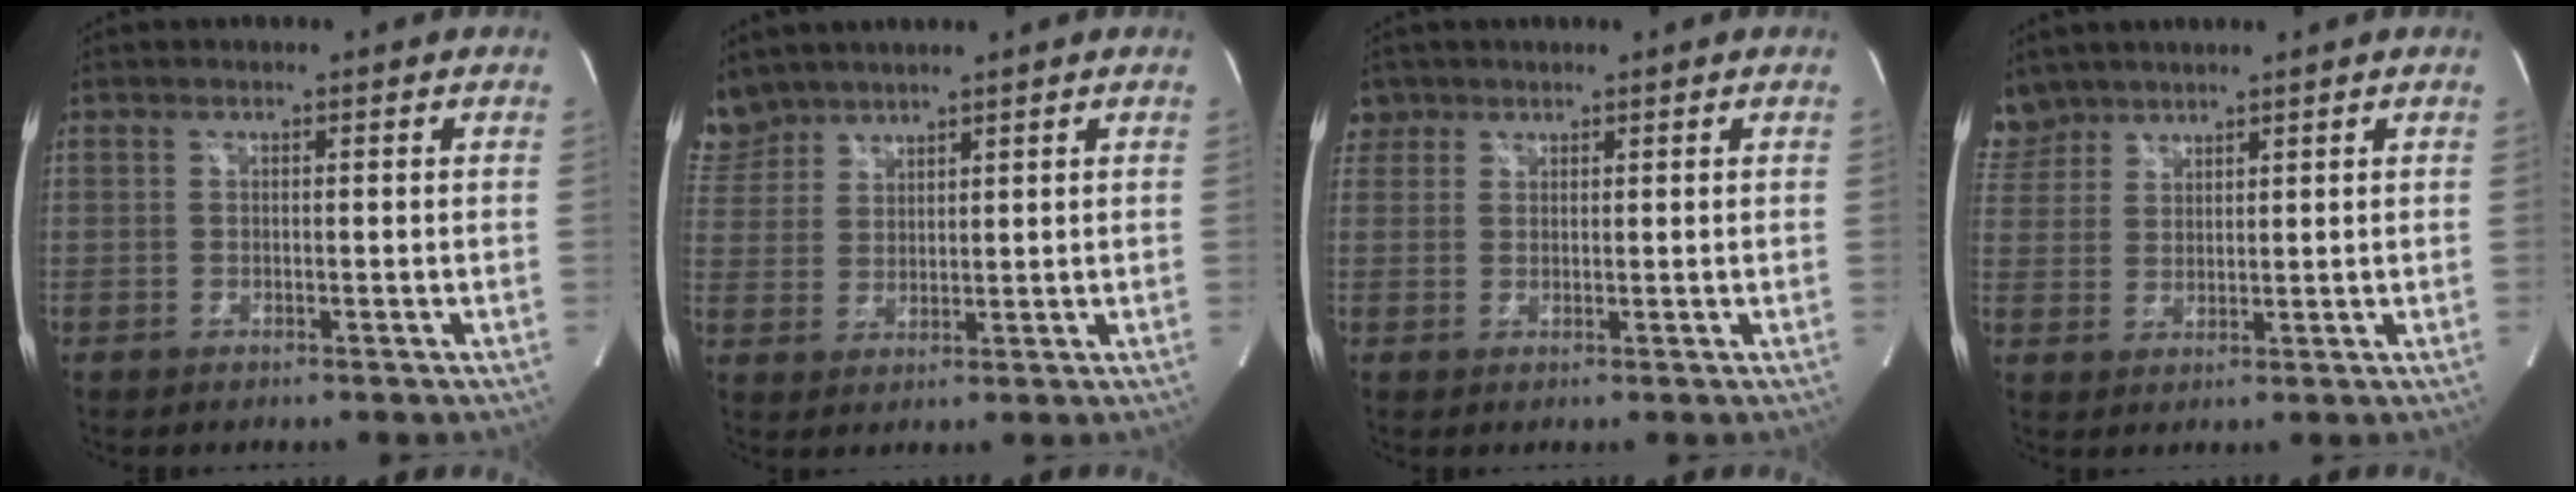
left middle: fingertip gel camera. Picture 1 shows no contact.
{"total": 7.2, "force": [6.5, 3.1, 0.4], "torque": [-0.017, 0.012, 0.143]}
{"total": 3.3, "force": [2.1, 2.5, 0.0], "torque": [0.007, 0.011, 0.039]}
{"total": 6.0, "force": [5.2, 2.9, -0.1], "torque": [0.001, 0.010, 0.111]}